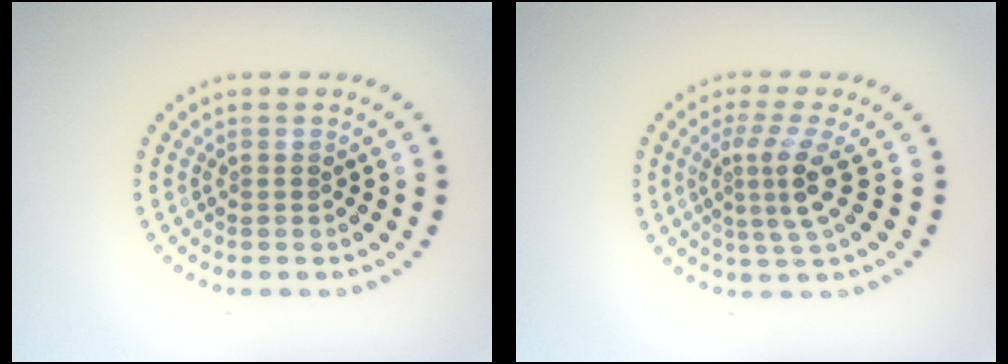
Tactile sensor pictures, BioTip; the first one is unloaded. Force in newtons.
{"total": 3.5, "press": 2.5, "slide": 2.6}